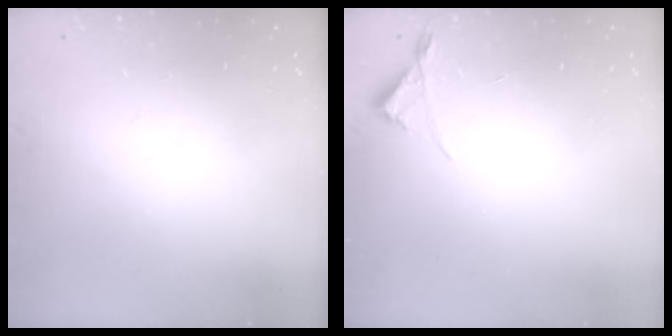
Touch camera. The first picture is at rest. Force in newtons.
{"total": 4.2, "press": 4.1, "slide": 0.5}